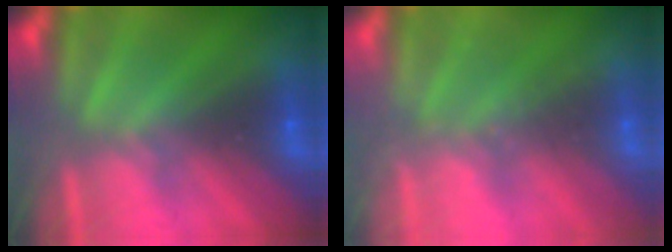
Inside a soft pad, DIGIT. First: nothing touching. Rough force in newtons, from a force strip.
{"total": 1.8}